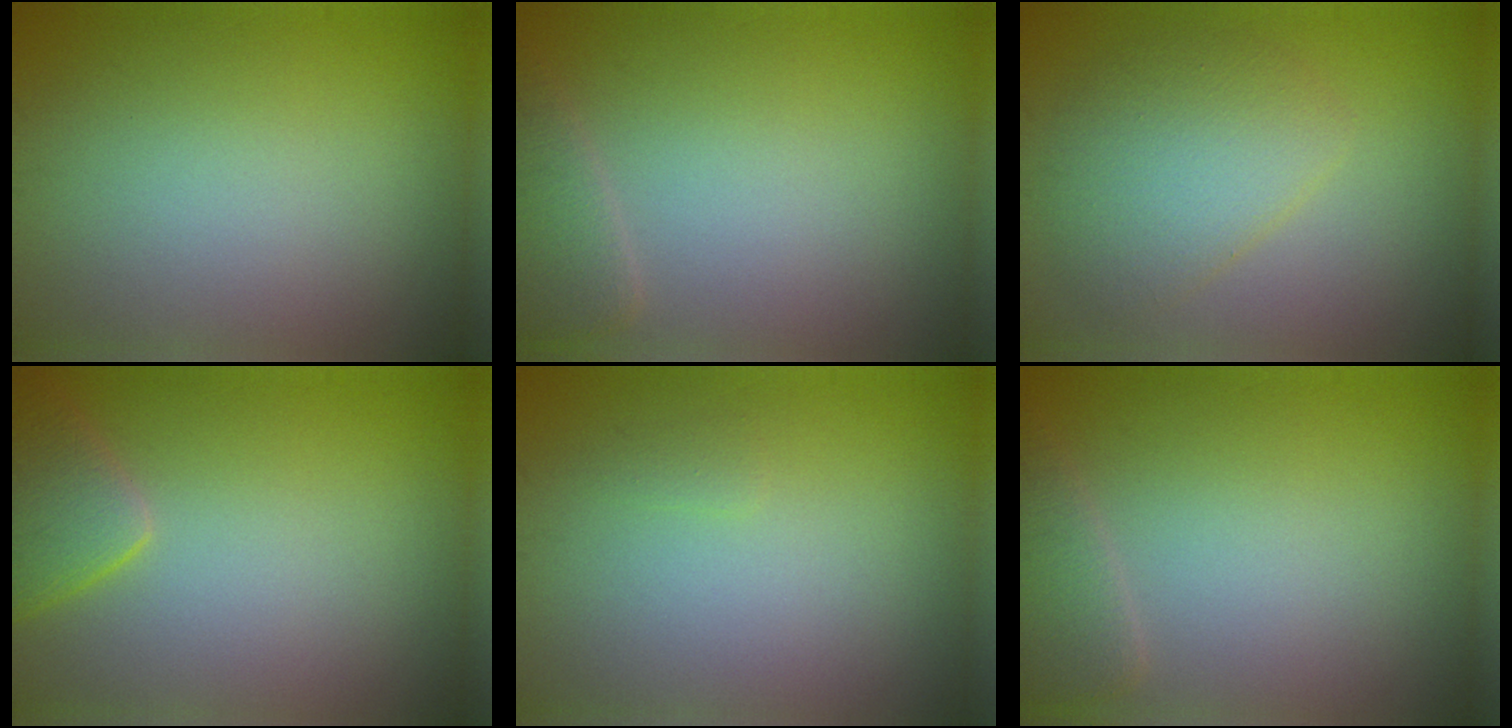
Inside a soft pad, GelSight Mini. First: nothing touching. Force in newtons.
{"total": 2.4, "press": 2.4, "slide": 0.0}
{"total": 3.9, "press": 3.9, "slide": 0.3}
{"total": 3.2, "press": 3.2, "slide": 0.2}
{"total": 0.6, "press": 0.5, "slide": 0.1}
{"total": 2.4, "press": 2.4, "slide": 0.0}